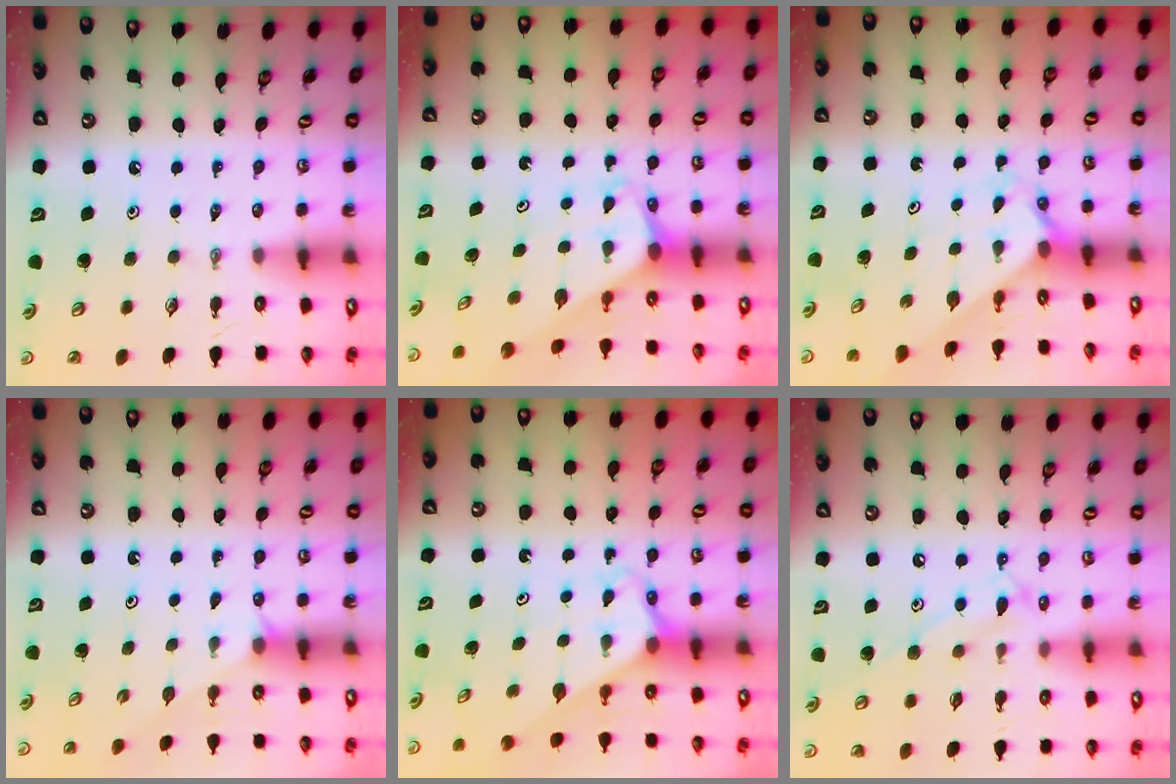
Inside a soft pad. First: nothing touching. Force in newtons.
{"total": 2.0, "press": 2.0, "slide": 0.1}
{"total": 1.9, "press": 1.9, "slide": 0.2}
{"total": 1.3, "press": 1.3, "slide": 0.3}
{"total": 2.6, "press": 2.6, "slide": 0.1}
{"total": 10.4, "press": 10.4, "slide": 0.7}